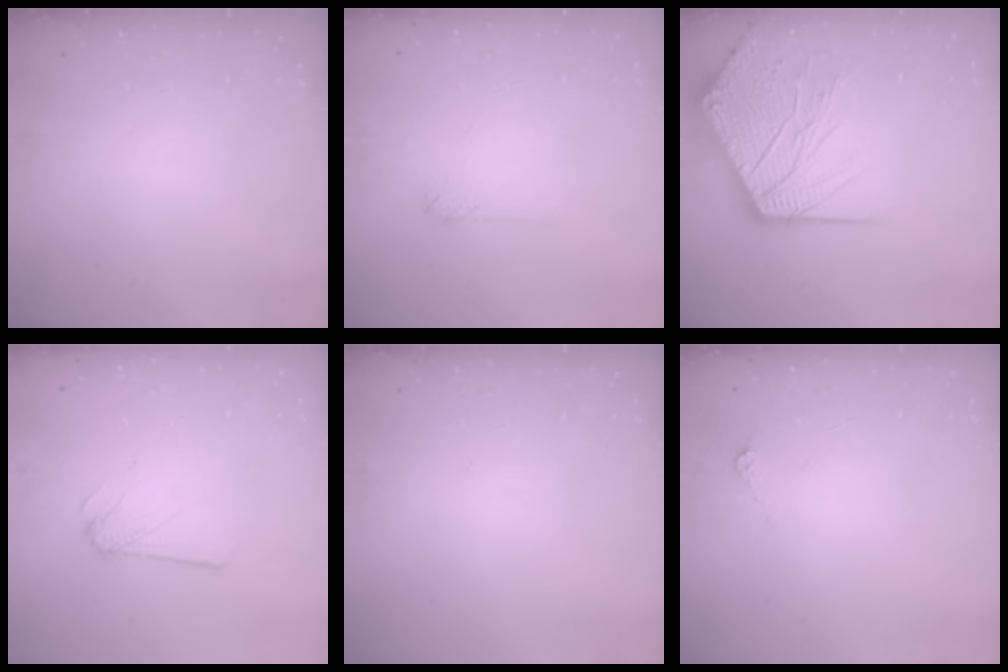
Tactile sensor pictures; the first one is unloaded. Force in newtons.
{"total": 2.0, "press": 2.0, "slide": 0.3}
{"total": 18.3, "press": 18.2, "slide": 2.4}
{"total": 2.2, "press": 2.2, "slide": 0.1}
{"total": 0.0}
{"total": 4.8, "press": 4.8, "slide": 0.6}